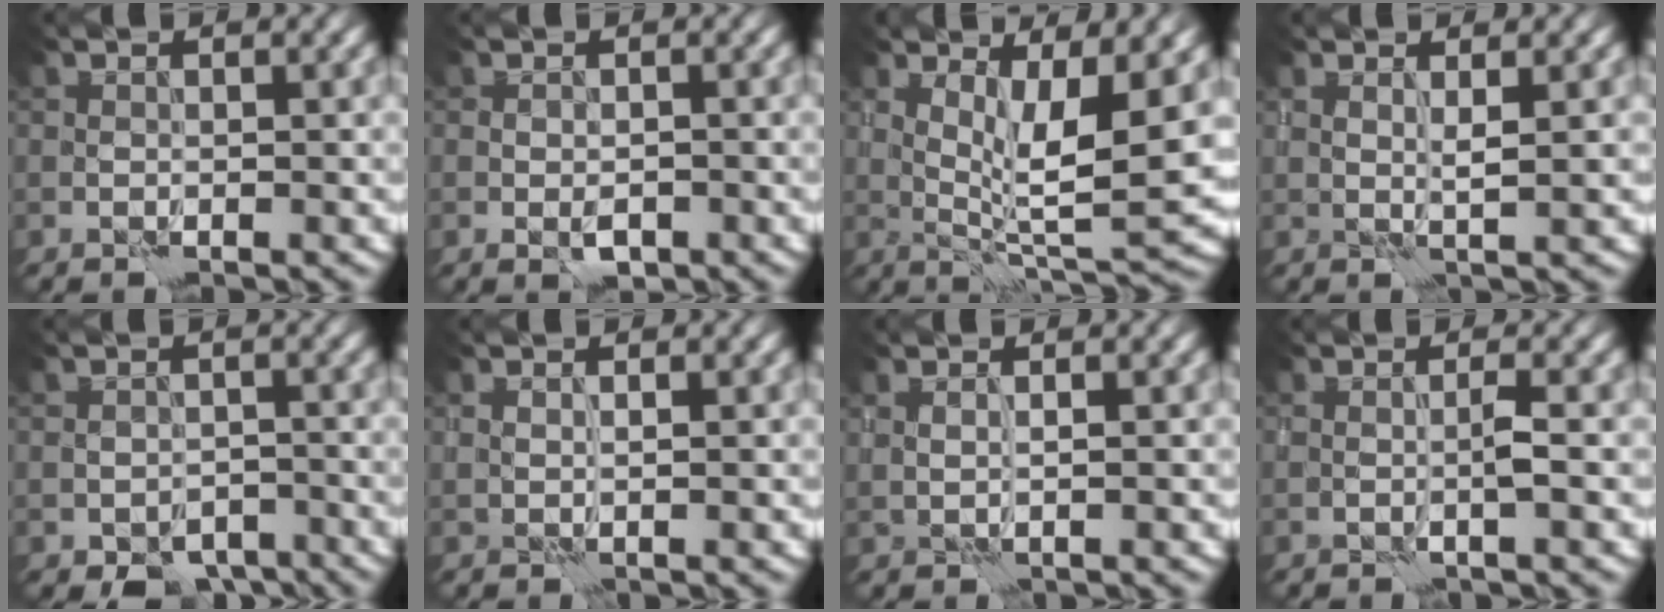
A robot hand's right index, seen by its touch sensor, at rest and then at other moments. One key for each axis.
{"total": 1.4, "fx": -0.4, "fy": 0.9, "fz": 1.1, "tx": -0.020, "ty": -0.005, "tz": -0.003}
{"total": 6.6, "fx": 1.9, "fy": 1.2, "fz": 6.2, "tx": -0.102, "ty": -0.019, "tz": 0.043}
{"total": 1.3, "fx": 1.0, "fy": -0.2, "fz": 0.8, "tx": -0.016, "ty": -0.007, "tz": 0.020}
{"total": 3.8, "fx": -2.8, "fy": 2.1, "fz": 1.2, "tx": -0.009, "ty": -0.009, "tz": -0.042}
{"total": 0.6, "fx": 0.5, "fy": 0.0, "fz": 0.3, "tx": -0.008, "ty": -0.007, "tz": 0.012}
{"total": 0.9, "fx": 0.8, "fy": -0.2, "fz": 0.5, "tx": -0.013, "ty": -0.008, "tz": 0.016}
{"total": 1.0, "fx": 0.2, "fy": -0.4, "fz": 0.9, "tx": -0.016, "ty": -0.002, "tz": 0.002}